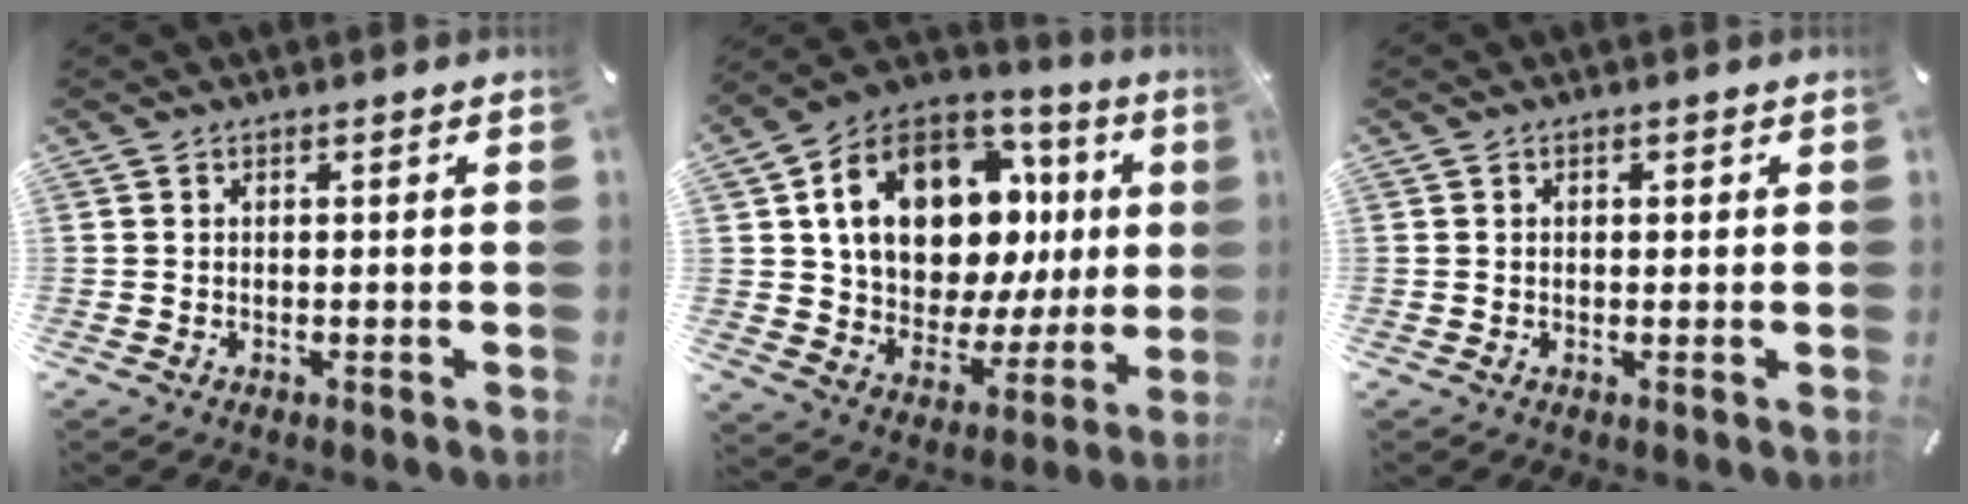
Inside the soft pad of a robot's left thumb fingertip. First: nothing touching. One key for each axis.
{"total": 19.8, "fx": 7.7, "fy": 12.6, "fz": 13.1, "tx": -0.215, "ty": -0.045, "tz": 0.134}
{"total": 0.9, "fx": 0.1, "fy": 0.8, "fz": 0.5, "tx": -0.009, "ty": 0.005, "tz": 0.001}